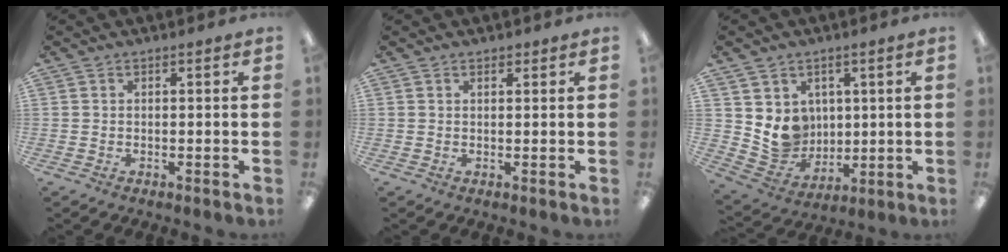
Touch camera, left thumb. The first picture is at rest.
{"total": 1.5, "force": [1.1, 0.7, 0.8], "torque": [-0.010, -0.003, 0.018]}
{"total": 8.9, "force": [3.0, 8.1, 2.0], "torque": [-0.027, -0.022, 0.071]}